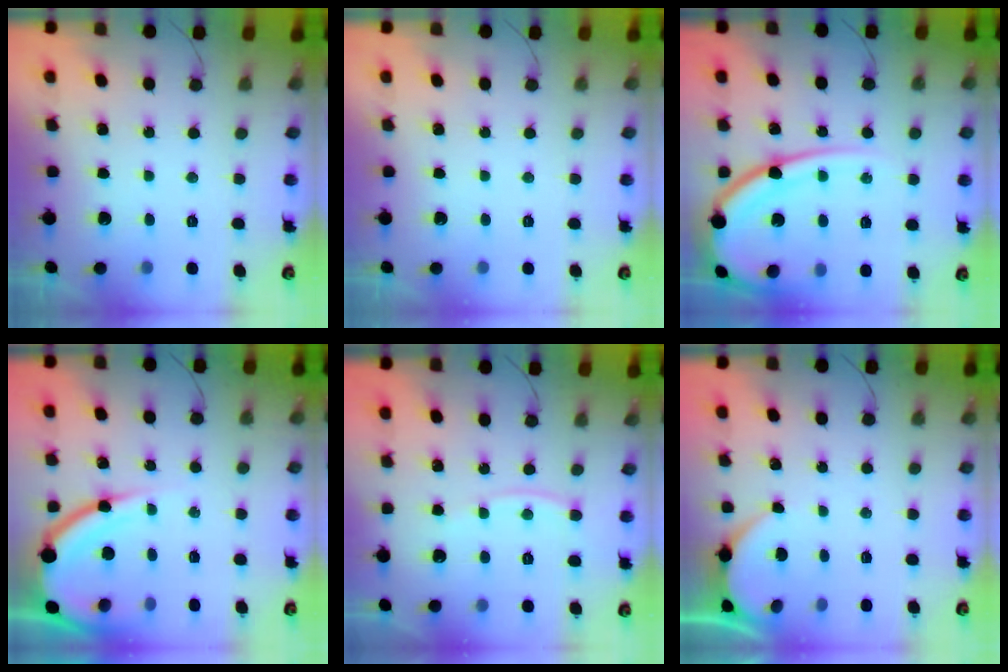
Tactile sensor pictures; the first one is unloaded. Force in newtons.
{"total": 0.0}
{"total": 17.0, "press": 17.0, "slide": 1.7}
{"total": 13.0, "press": 13.0, "slide": 1.0}
{"total": 5.9, "press": 5.9, "slide": 0.7}
{"total": 2.7, "press": 2.7, "slide": 0.1}